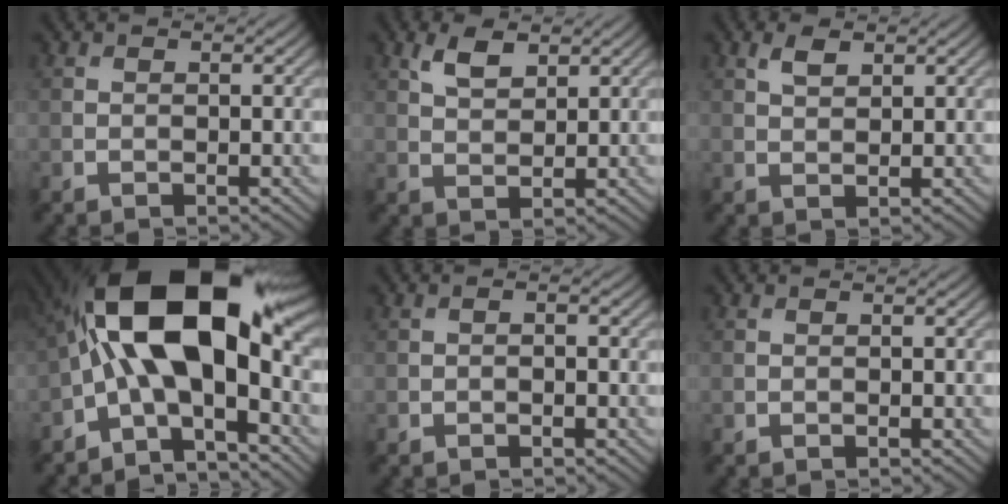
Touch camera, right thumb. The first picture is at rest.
{"total": 3.6, "force": [2.2, 1.7, 2.3], "torque": [-0.051, -0.001, 0.044]}
{"total": 2.1, "force": [1.3, 1.0, 1.4], "torque": [-0.029, 0.002, 0.026]}
{"total": 18.1, "force": [0.9, 8.0, 16.2], "torque": [-0.280, 0.028, -0.004]}
{"total": 0.7, "force": [-0.3, 0.2, 0.5], "torque": [-0.009, 0.001, -0.006]}
{"total": 0.0}